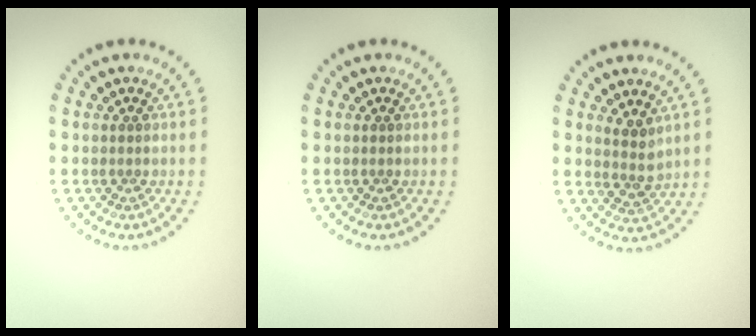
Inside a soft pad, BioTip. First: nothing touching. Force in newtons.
{"total": 0.0}
{"total": 2.1, "press": 1.8, "slide": 1.2}